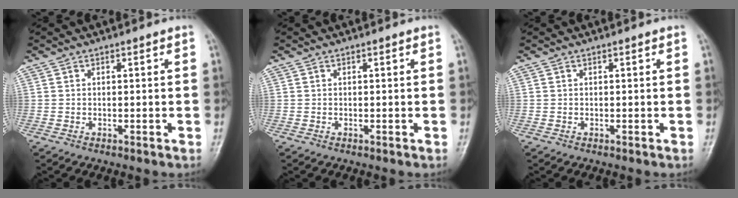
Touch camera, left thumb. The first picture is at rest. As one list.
[{"total": 0.0}, {"total": 0.0}]